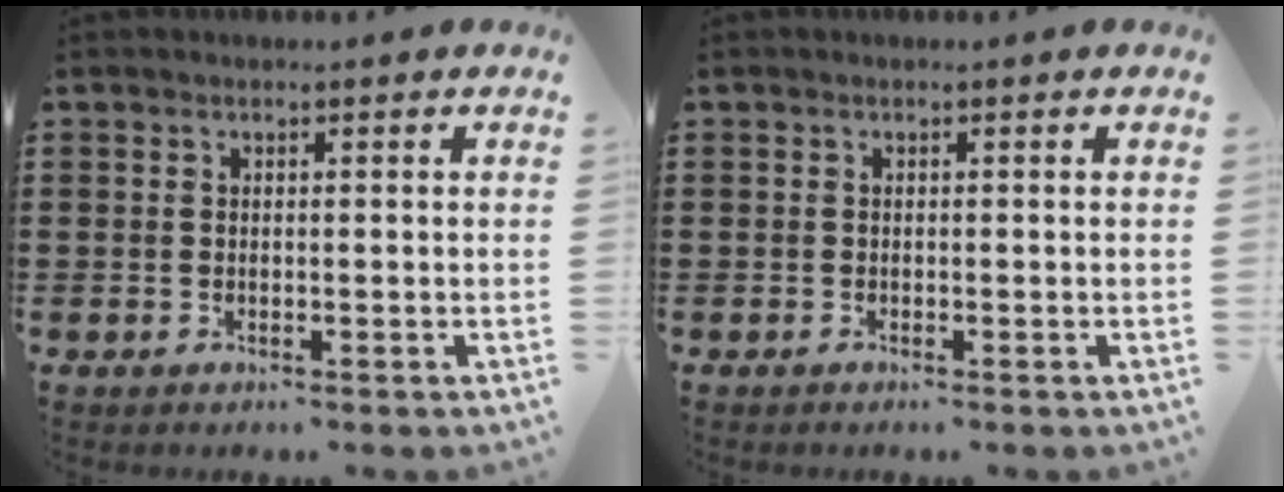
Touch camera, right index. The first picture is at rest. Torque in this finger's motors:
{"motor_torque": [-1.02, 1.04, -0.02, 0.01]}